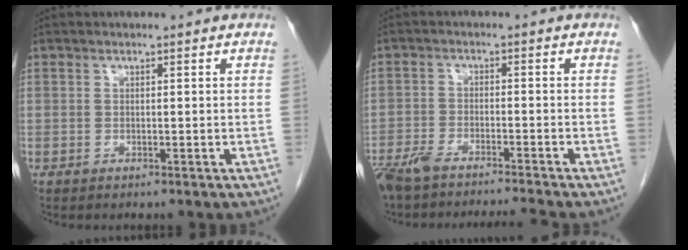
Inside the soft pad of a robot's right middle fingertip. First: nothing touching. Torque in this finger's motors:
{"motor_torque": [0.34, -0.31, 0.06, 0.03]}